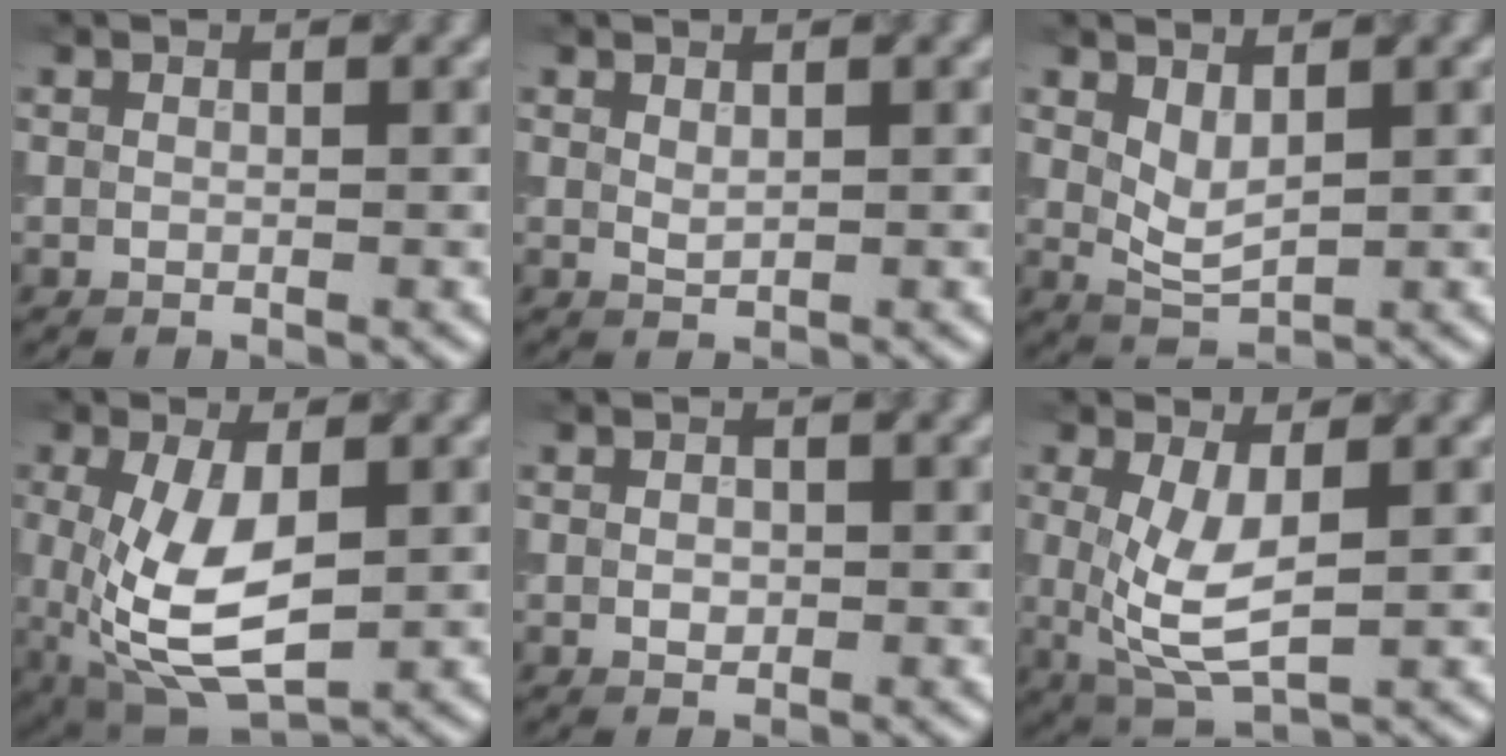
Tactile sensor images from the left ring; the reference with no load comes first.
{"total": 0.8, "force": [0.4, 0.3, 0.5], "torque": [-0.012, -0.002, 0.012]}
{"total": 2.3, "force": [0.9, 1.0, 1.8], "torque": [-0.040, -0.007, 0.025]}
{"total": 7.9, "force": [-0.5, 3.9, 6.9], "torque": [-0.163, -0.014, -0.003]}
{"total": 1.0, "force": [-0.1, 0.7, 0.7], "torque": [-0.010, -0.002, -0.002]}
{"total": 5.1, "force": [0.3, 2.0, 4.7], "torque": [-0.110, -0.012, 0.010]}